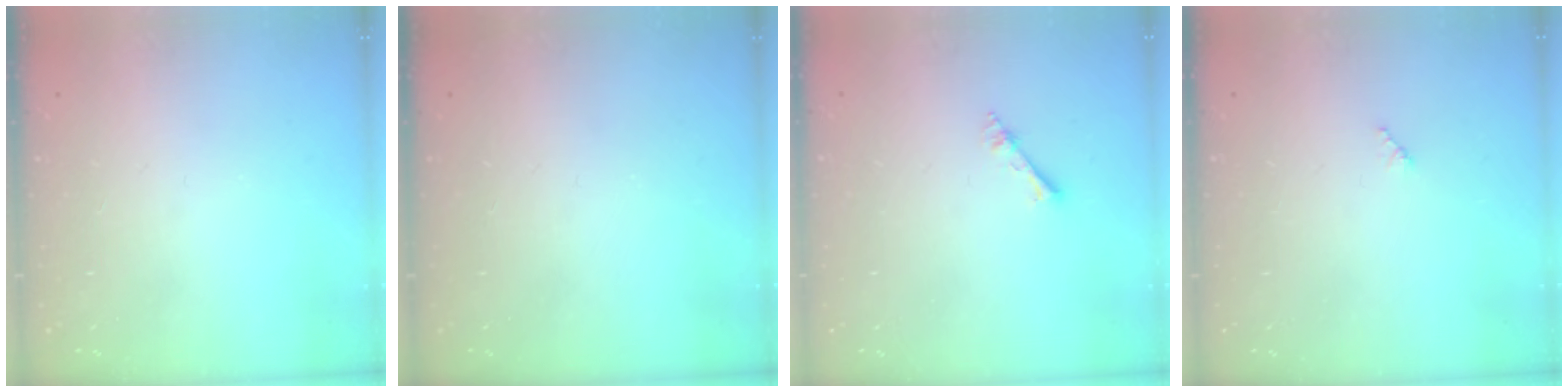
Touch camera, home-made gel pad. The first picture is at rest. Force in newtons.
{"total": 0.0}
{"total": 4.0, "press": 3.9, "slide": 0.5}
{"total": 2.5, "press": 2.5, "slide": 0.3}